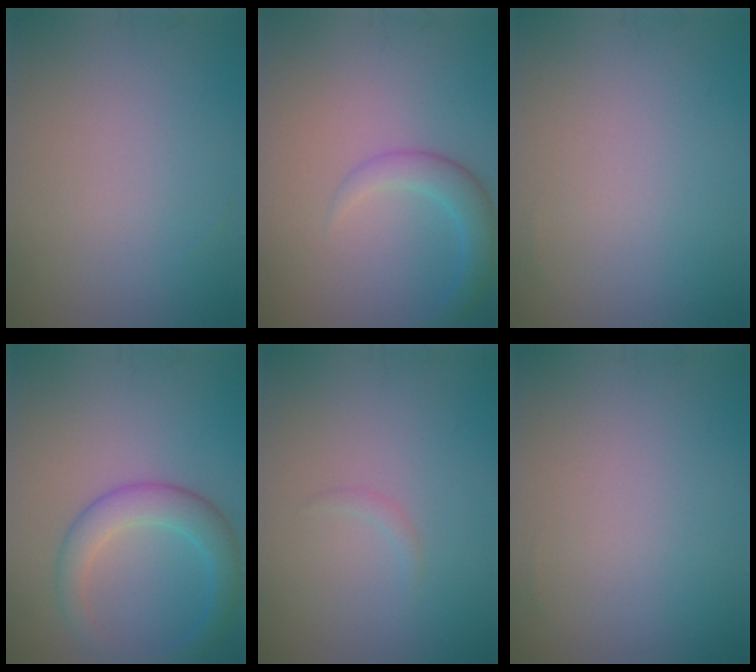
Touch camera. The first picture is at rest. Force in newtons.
{"total": 2.8, "press": 2.8, "slide": 0.1}
{"total": 0.0}
{"total": 4.0, "press": 4.0, "slide": 0.2}
{"total": 0.7, "press": 0.6, "slide": 0.1}
{"total": 0.0}